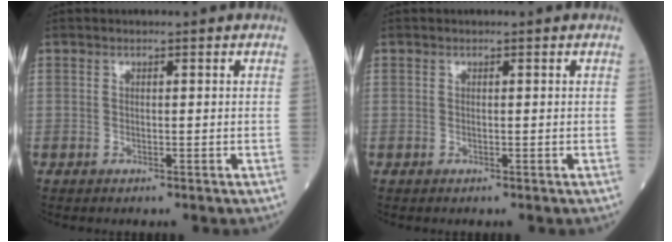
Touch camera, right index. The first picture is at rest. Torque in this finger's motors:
{"motor_torque": [-0.09, 0.04, 0.03, 0.01]}